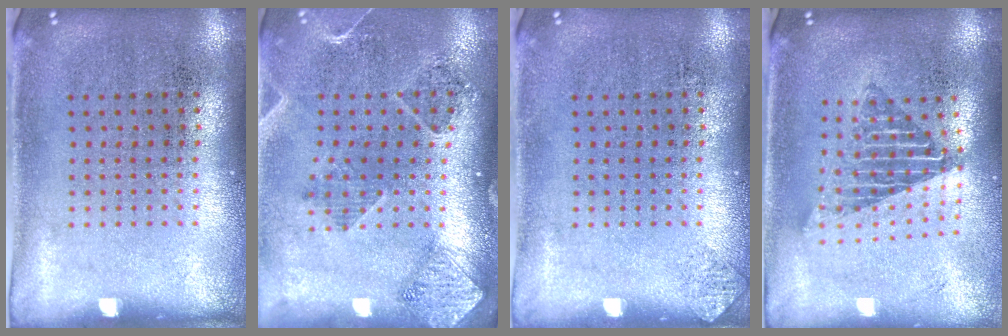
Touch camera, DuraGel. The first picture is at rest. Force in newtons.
{"total": 1.6, "press": 1.5, "slide": 0.4}
{"total": 0.6, "press": 0.6, "slide": 0.1}
{"total": 1.7, "press": 1.4, "slide": 1.0}